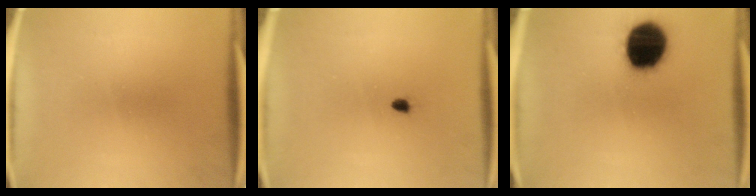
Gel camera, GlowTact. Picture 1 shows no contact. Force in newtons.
{"total": 1.0}
{"total": 18.8}